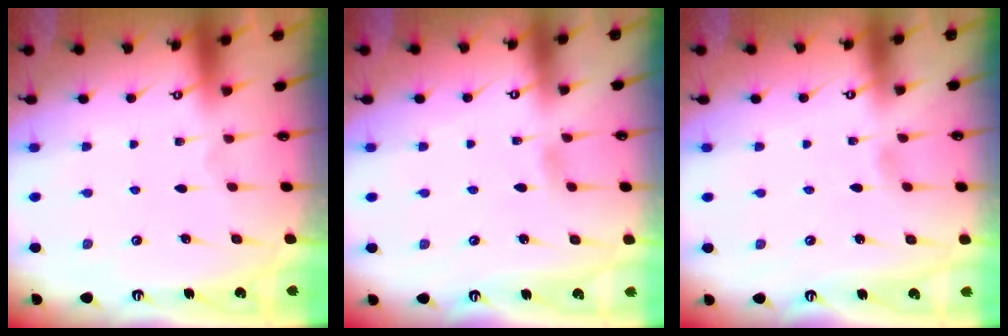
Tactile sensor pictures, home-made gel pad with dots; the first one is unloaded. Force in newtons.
{"total": 2.9, "press": 2.8, "slide": 0.4}
{"total": 2.6, "press": 2.6, "slide": 0.3}